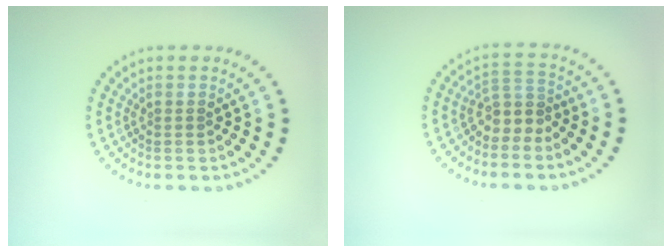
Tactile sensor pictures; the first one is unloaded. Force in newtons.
{"total": 2.5, "press": 1.8, "slide": 1.8}